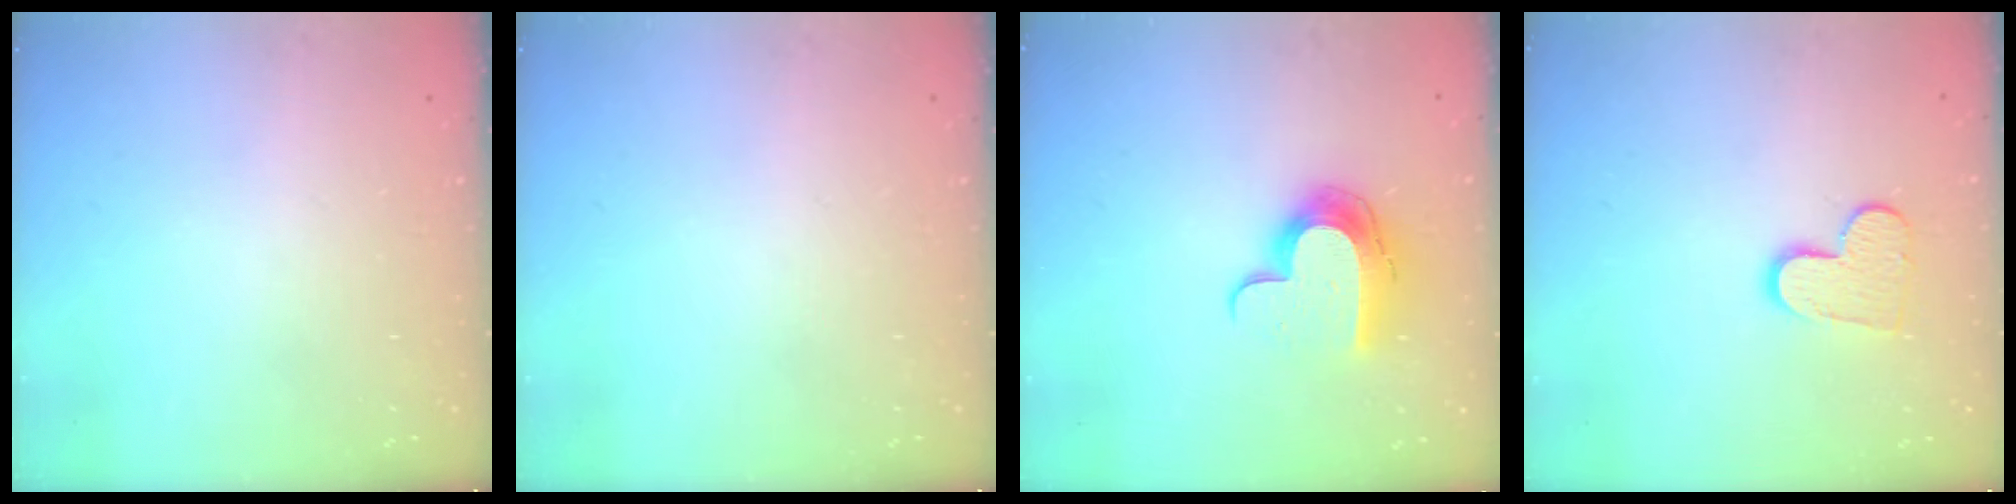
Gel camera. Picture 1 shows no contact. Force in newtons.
{"total": 0.0}
{"total": 12.0, "press": 12.0, "slide": 1.0}
{"total": 10.0, "press": 10.0, "slide": 0.7}